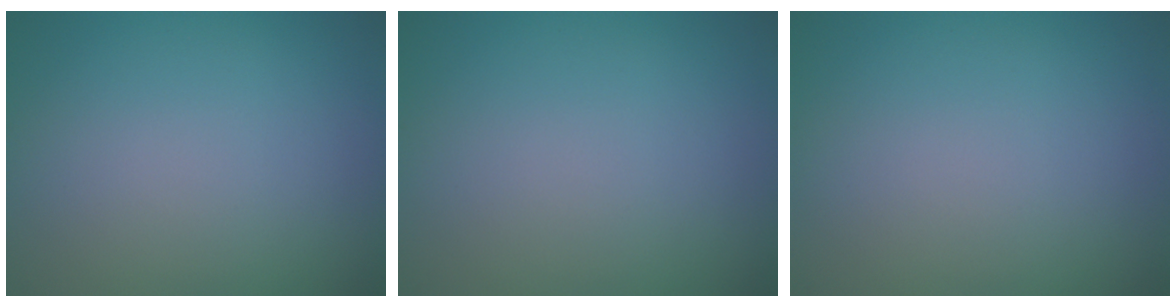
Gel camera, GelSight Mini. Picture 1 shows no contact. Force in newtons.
{"total": 0.0}
{"total": 0.0}